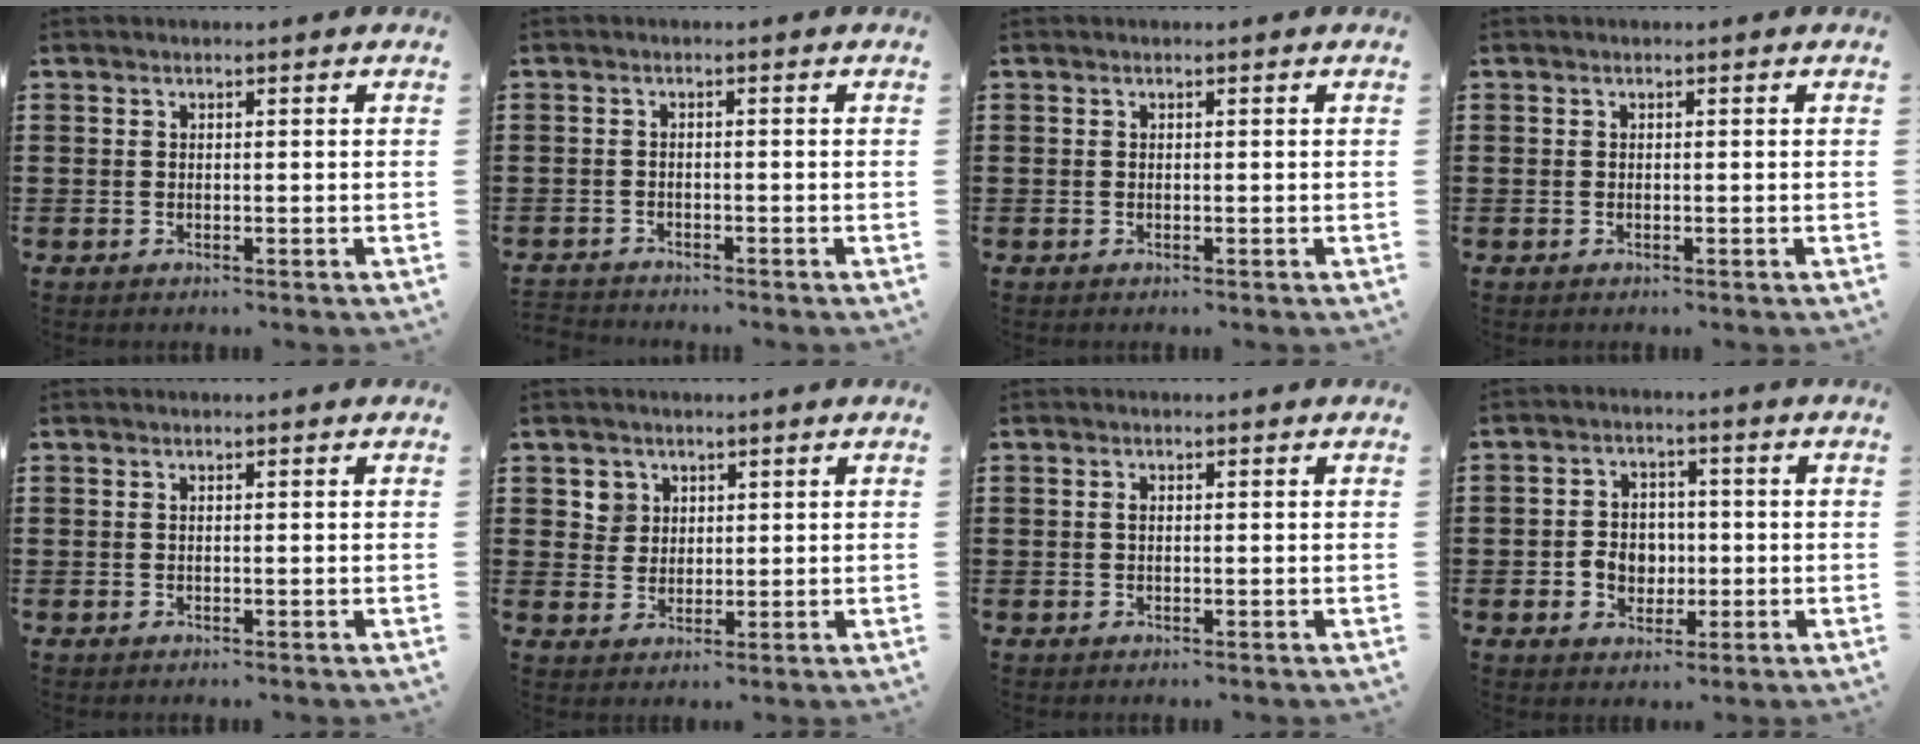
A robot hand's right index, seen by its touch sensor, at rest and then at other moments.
{"total": 1.4, "force": [-1.4, 0.1, -0.1], "torque": [-0.003, 0.000, -0.032]}
{"total": 0.0}
{"total": 0.0}
{"total": 0.0}
{"total": 3.3, "force": [1.6, 2.9, 0.2], "torque": [-0.017, 0.011, 0.031]}
{"total": 0.9, "force": [0.1, 0.5, 0.7], "torque": [-0.016, 0.002, 0.002]}
{"total": 4.5, "force": [-0.7, 4.0, 2.0], "torque": [-0.041, 0.008, -0.017]}